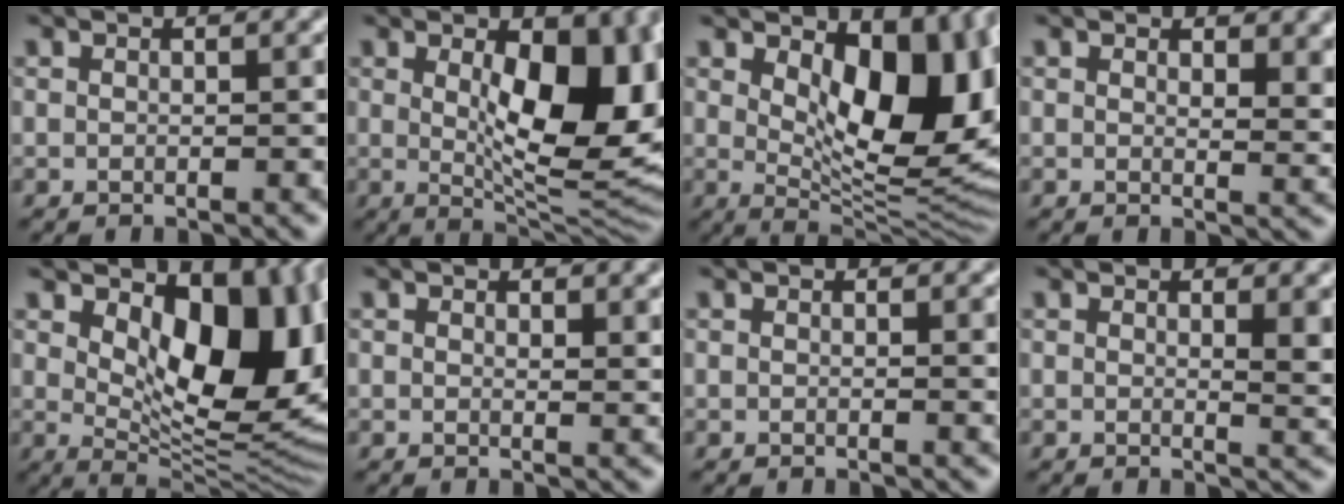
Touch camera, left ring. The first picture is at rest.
{"total": 12.0, "force": [1.7, 5.1, 10.7], "torque": [-0.136, -0.012, 0.035]}
{"total": 12.2, "force": [2.8, 5.9, 10.3], "torque": [-0.124, -0.013, 0.051]}
{"total": 4.1, "force": [1.9, 2.1, 3.0], "torque": [-0.030, -0.008, 0.032]}
{"total": 13.3, "force": [3.4, 6.8, 10.9], "torque": [-0.132, -0.014, 0.065]}
{"total": 1.6, "force": [1.0, 0.6, 1.1], "torque": [-0.011, -0.004, 0.018]}
{"total": 0.9, "force": [0.3, 0.2, 0.8], "torque": [-0.007, 0.000, 0.003]}
{"total": 3.2, "force": [1.1, 1.0, 2.9], "torque": [-0.029, -0.003, 0.017]}